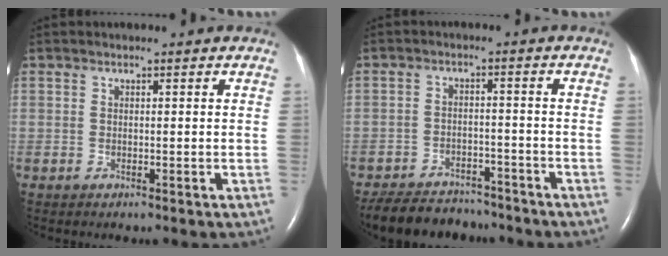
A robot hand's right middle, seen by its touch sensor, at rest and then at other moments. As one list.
[{"total": 11.3, "force": [-10.0, 4.2, 3.2], "torque": [-0.056, 0.000, -0.145]}]